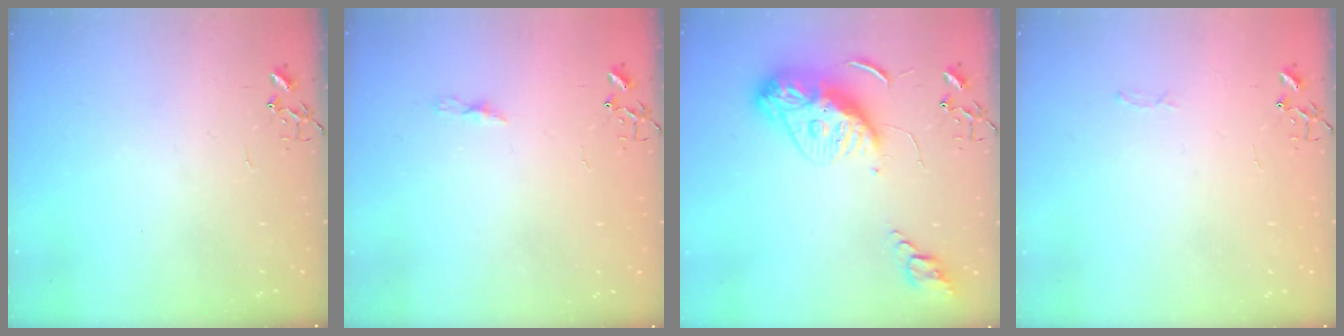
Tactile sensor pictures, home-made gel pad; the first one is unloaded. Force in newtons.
{"total": 3.9, "press": 3.9, "slide": 0.5}
{"total": 12.9, "press": 12.9, "slide": 1.2}
{"total": 2.8, "press": 2.8, "slide": 0.4}